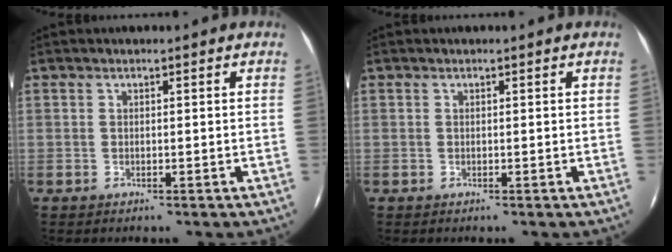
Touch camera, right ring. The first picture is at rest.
{"total": 0.0}